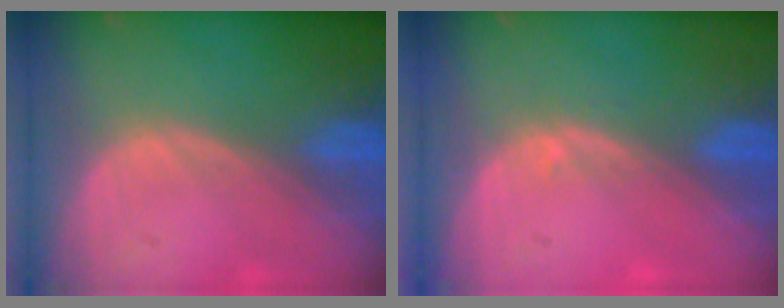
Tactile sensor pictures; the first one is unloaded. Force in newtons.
{"total": 0.8, "press": 0.6, "slide": 0.6}